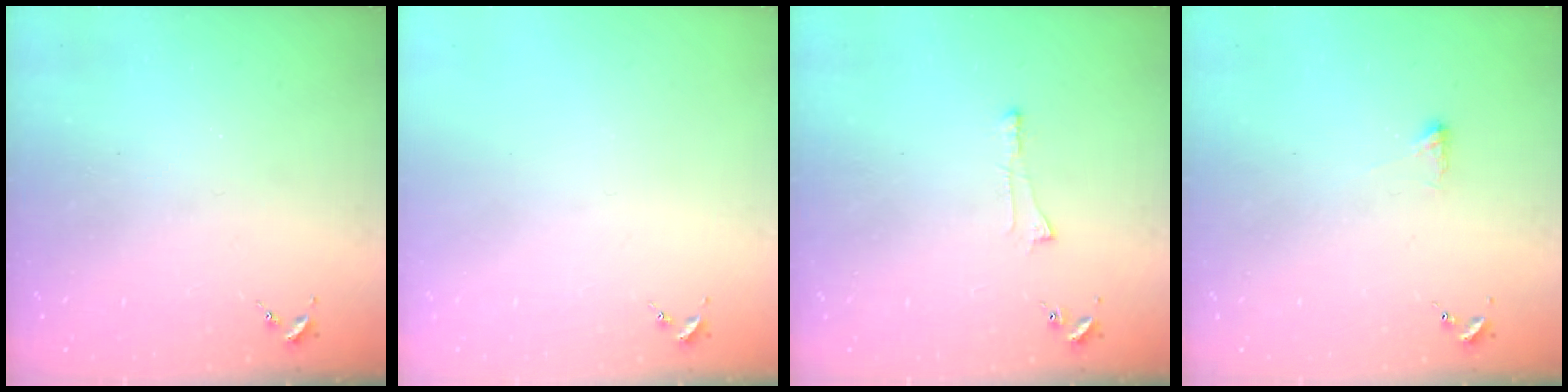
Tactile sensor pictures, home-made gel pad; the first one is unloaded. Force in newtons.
{"total": 0.0}
{"total": 4.3, "press": 4.3, "slide": 0.5}
{"total": 2.3, "press": 2.2, "slide": 0.8}